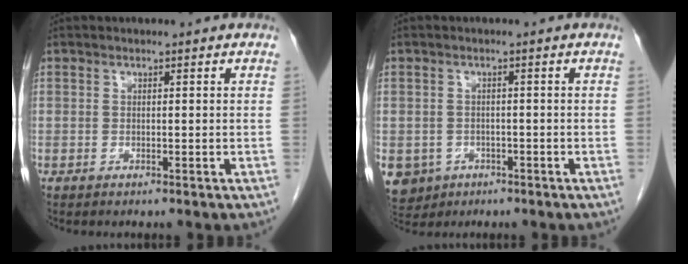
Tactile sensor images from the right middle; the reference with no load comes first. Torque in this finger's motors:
{"motor_torque": [0.55, -0.45, 0.32, 0.05]}